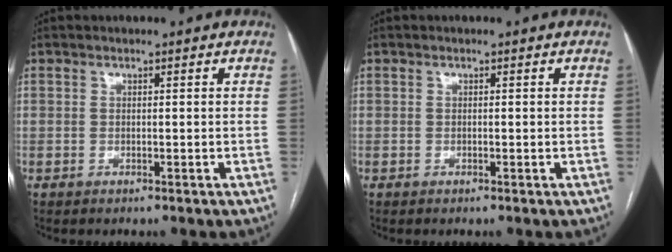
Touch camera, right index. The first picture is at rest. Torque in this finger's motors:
{"motor_torque": [0.01, 0.00, 0.00, 0.00]}